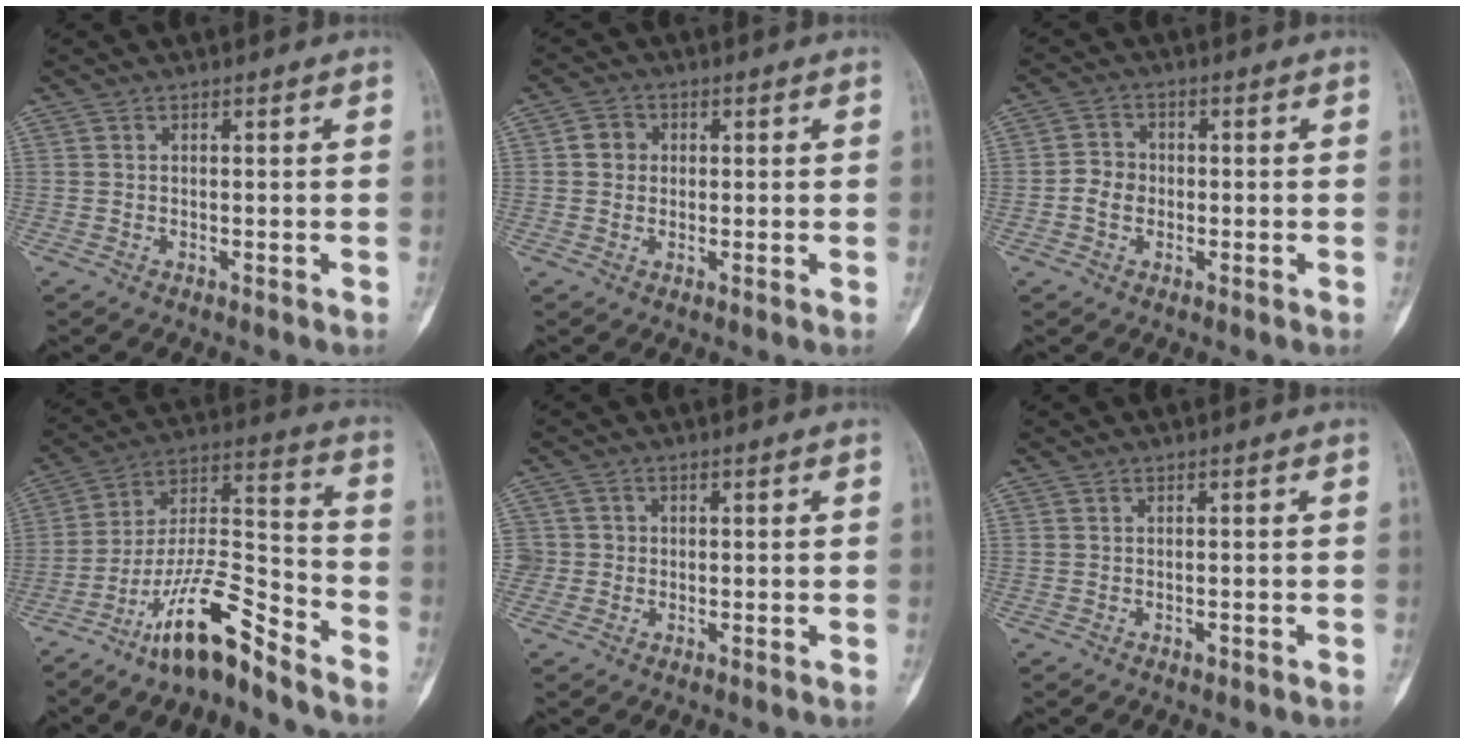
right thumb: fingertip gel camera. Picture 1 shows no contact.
{"total": 3.2, "force": [0.4, 3.0, 1.2], "torque": [-0.003, 0.006, 0.001]}
{"total": 3.9, "force": [-0.8, 3.3, 1.8], "torque": [-0.021, 0.012, -0.021]}
{"total": 15.3, "force": [-11.1, 3.7, 9.8], "torque": [-0.178, 0.096, -0.203]}
{"total": 3.2, "force": [-0.3, 3.2, 0.1], "torque": [0.021, 0.010, -0.009]}
{"total": 0.6, "force": [-0.4, 0.3, 0.4], "torque": [-0.006, 0.002, -0.005]}